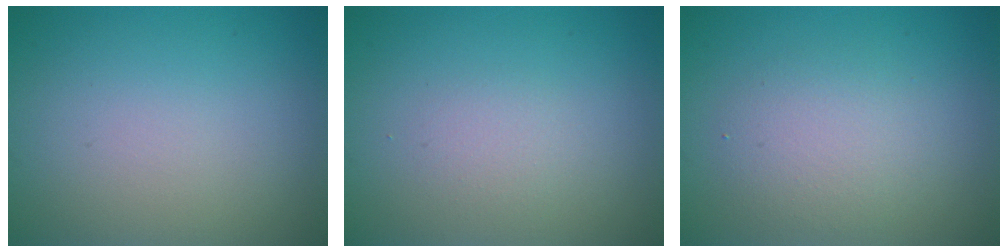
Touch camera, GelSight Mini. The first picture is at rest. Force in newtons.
{"total": 1.2, "press": 1.2, "slide": 0.1}
{"total": 2.8, "press": 2.8, "slide": 0.2}